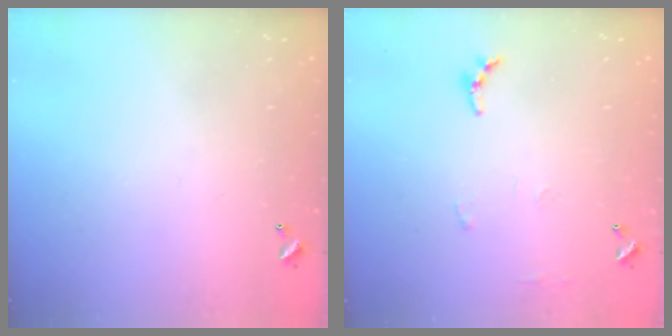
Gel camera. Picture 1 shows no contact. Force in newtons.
{"total": 5.7, "press": 5.7, "slide": 0.2}